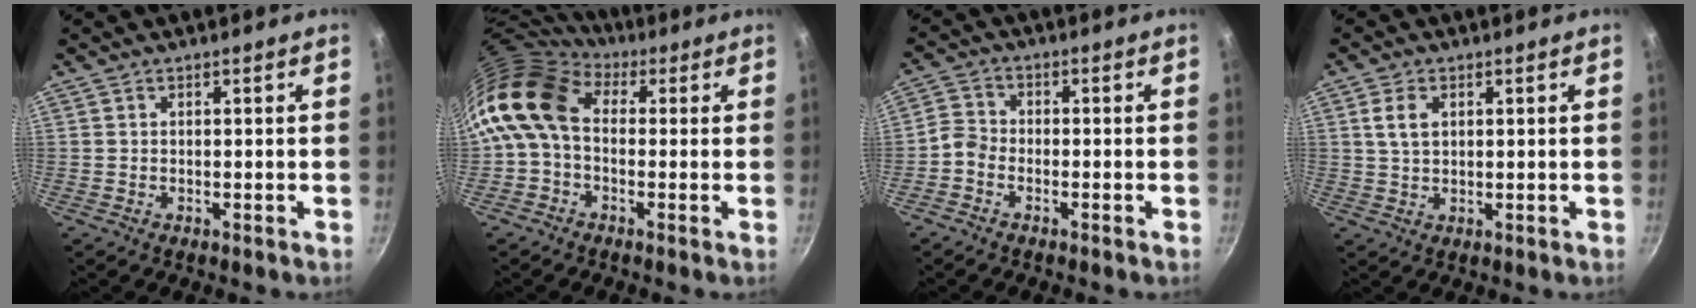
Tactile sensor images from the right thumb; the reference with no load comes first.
{"total": 12.3, "force": [0.8, 8.8, 8.6], "torque": [-0.157, 0.021, -0.007]}
{"total": 3.3, "force": [-2.2, 2.2, 1.2], "torque": [-0.026, 0.025, -0.055]}
{"total": 4.1, "force": [1.3, 2.7, 2.8], "torque": [-0.045, 0.000, 0.026]}